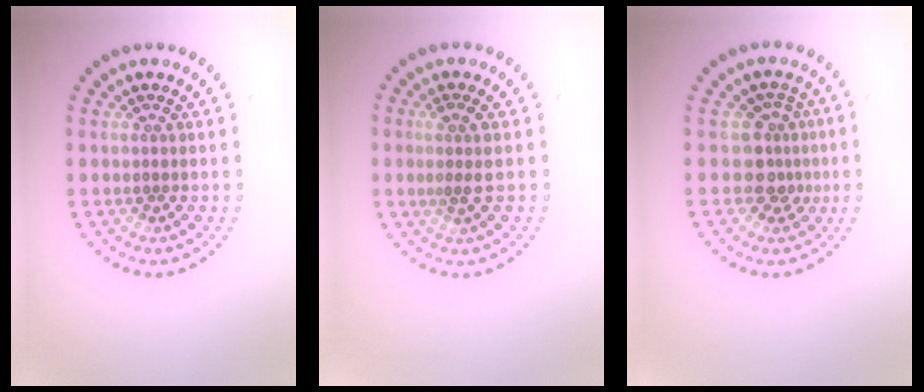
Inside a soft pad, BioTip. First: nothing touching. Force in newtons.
{"total": 1.8, "press": 1.5, "slide": 1.1}
{"total": 2.5, "press": 1.9, "slide": 1.7}